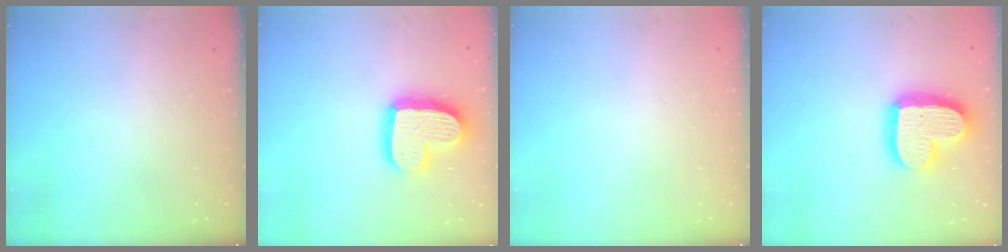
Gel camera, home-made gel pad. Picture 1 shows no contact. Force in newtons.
{"total": 17.7, "press": 17.7, "slide": 1.1}
{"total": 0.0}
{"total": 19.2, "press": 19.1, "slide": 1.4}